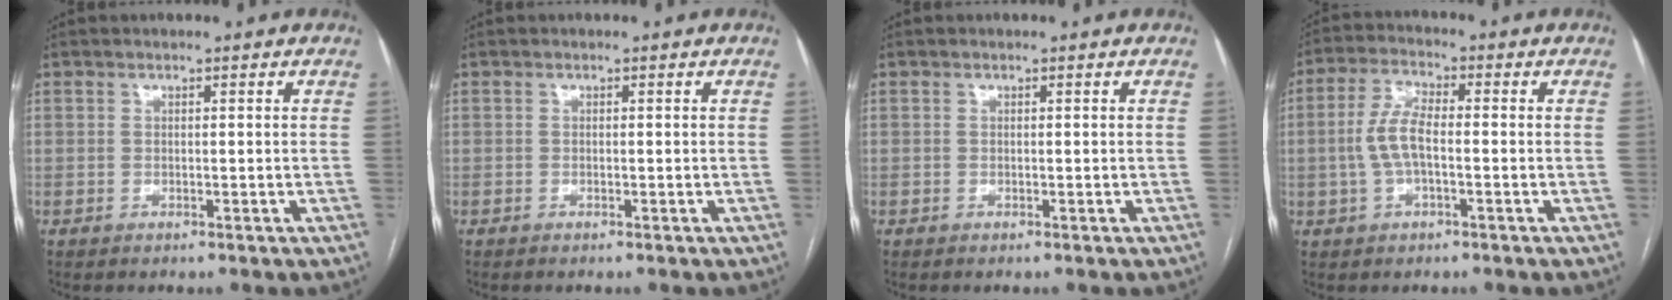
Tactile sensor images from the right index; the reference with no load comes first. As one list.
[{"total": 0.0}, {"total": 0.0}, {"total": 6.5, "force": [-0.6, 2.3, 6.0], "torque": [-0.133, 0.014, -0.013]}]